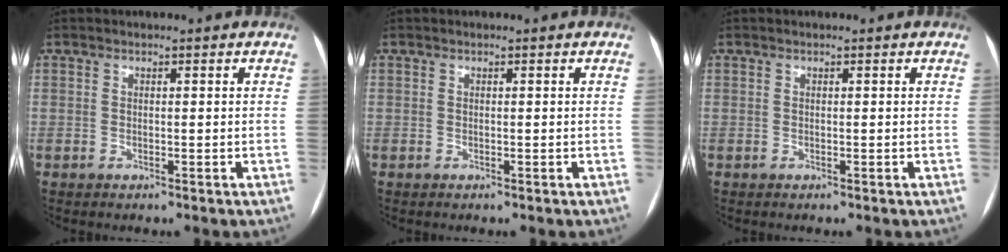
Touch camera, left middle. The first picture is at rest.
{"total": 0.0}
{"total": 0.0}